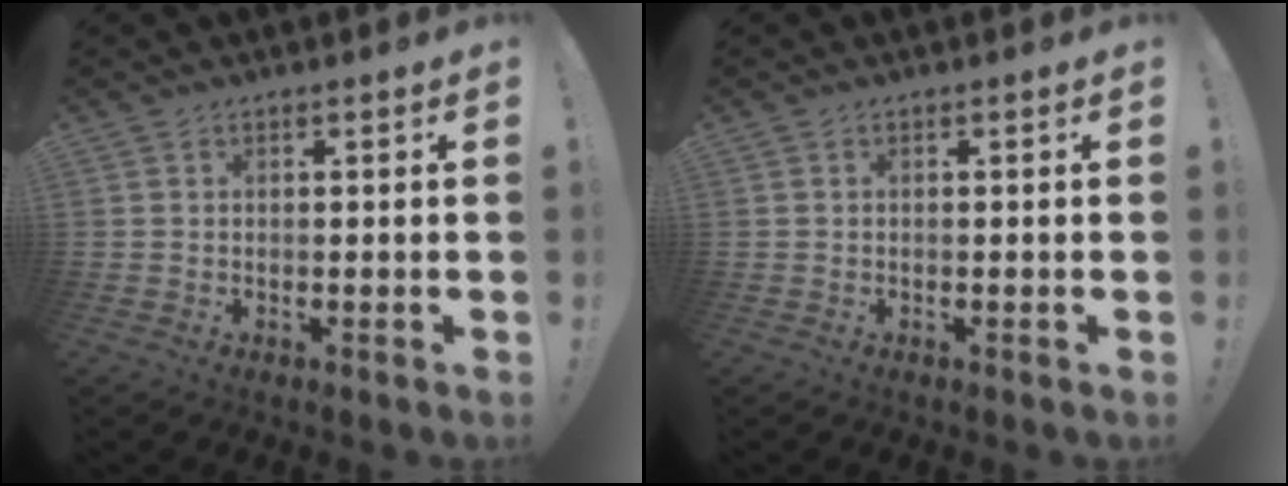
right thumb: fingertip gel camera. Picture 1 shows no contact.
{"total": 0.0}